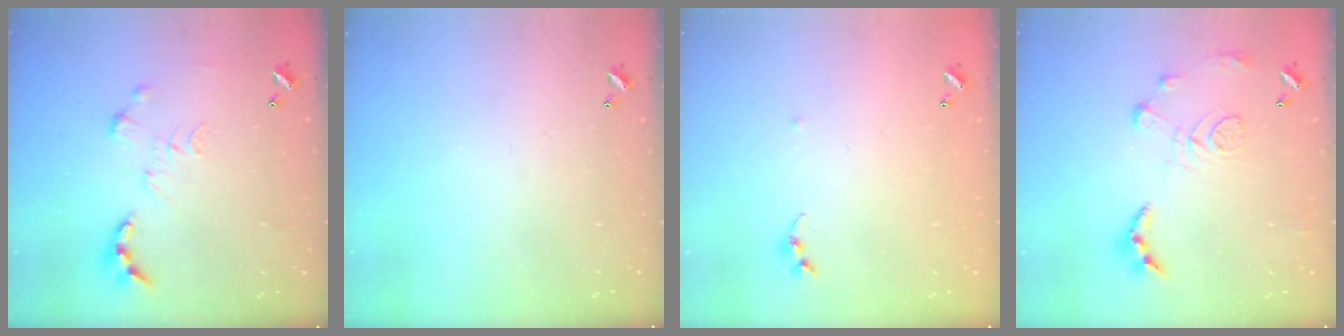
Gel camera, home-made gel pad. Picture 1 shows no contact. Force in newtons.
{"total": 0.0}
{"total": 5.0, "press": 5.0, "slide": 0.6}
{"total": 11.4, "press": 11.3, "slide": 1.0}